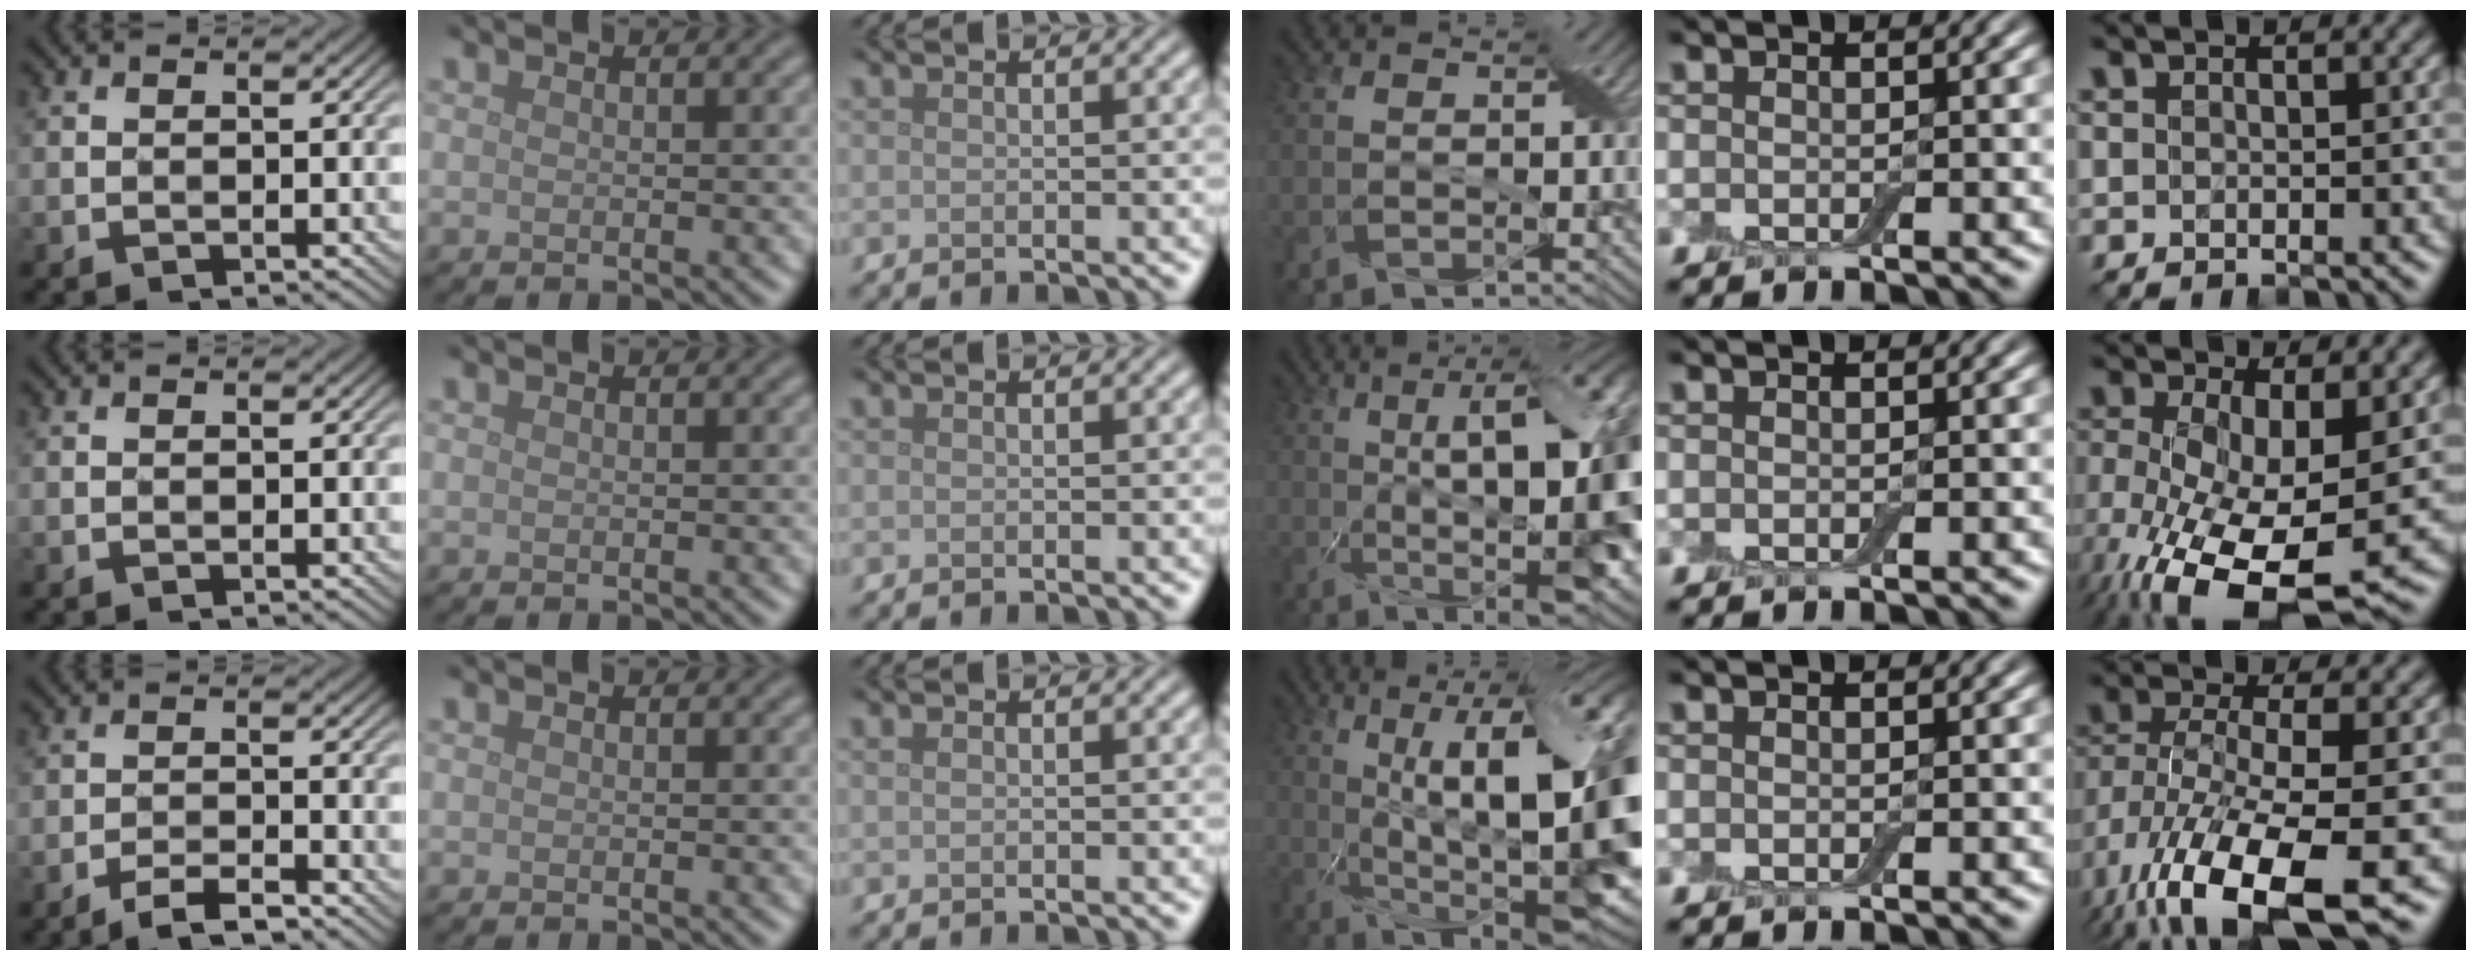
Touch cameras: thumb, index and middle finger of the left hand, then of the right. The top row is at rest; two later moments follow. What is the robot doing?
{"motion": "wrap", "object": "adhesive wrap"}